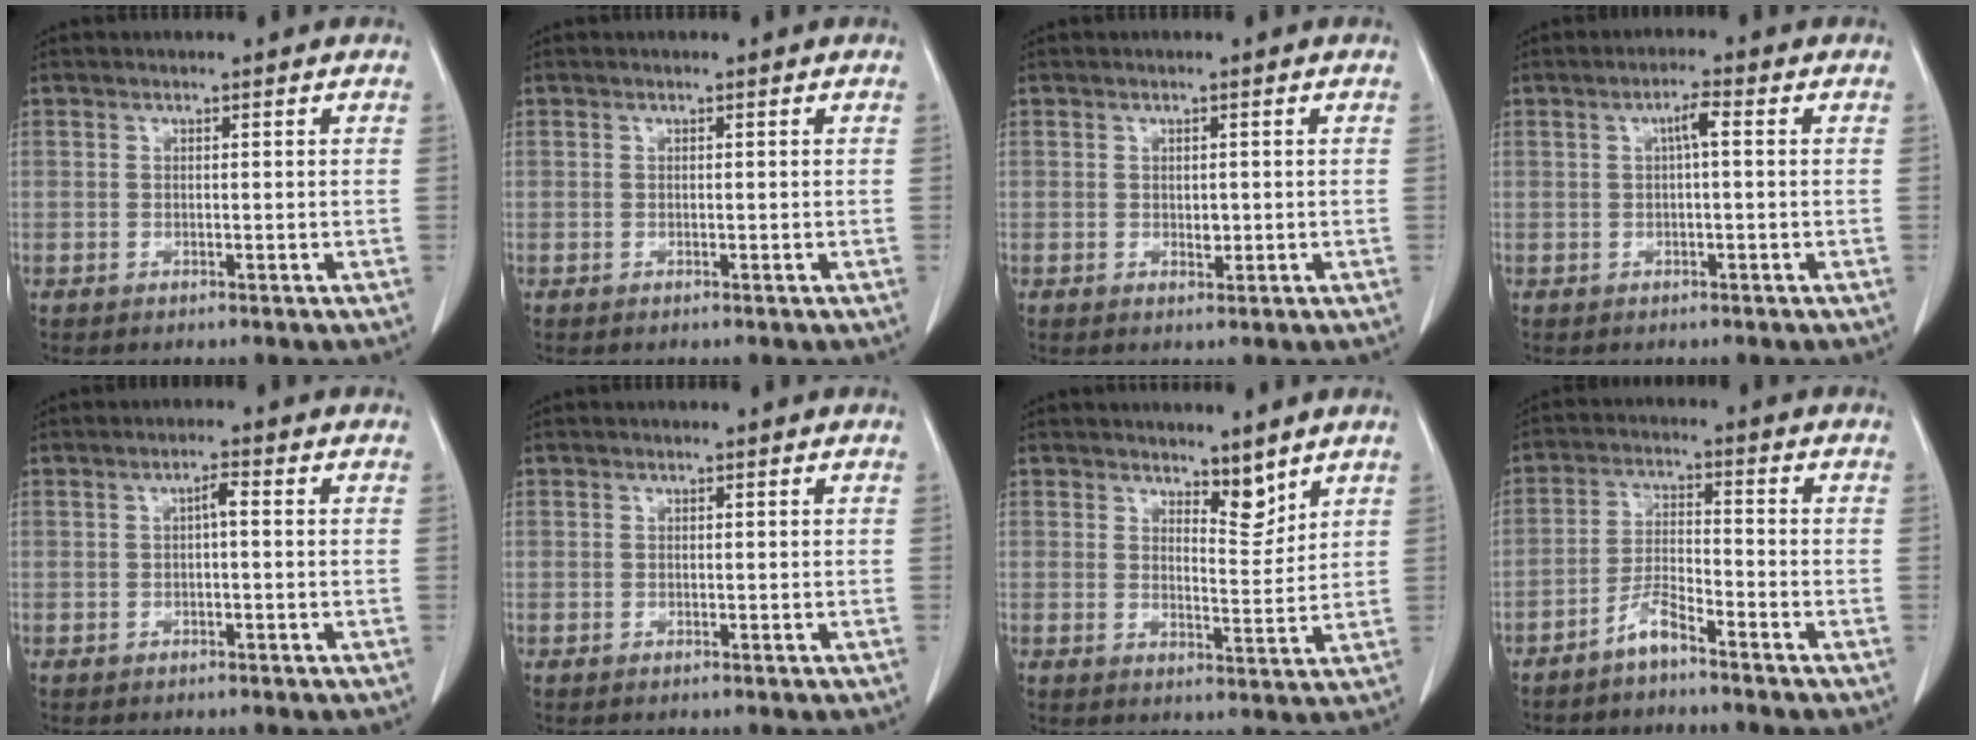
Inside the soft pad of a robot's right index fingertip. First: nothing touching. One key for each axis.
{"total": 0.0}
{"total": 1.5, "fx": 0.1, "fy": 0.9, "fz": 1.2, "tx": -0.018, "ty": -0.003, "tz": 0.004}
{"total": 2.5, "fx": 0.4, "fy": 0.3, "fz": 2.4, "tx": -0.043, "ty": 0.005, "tz": 0.007}
{"total": 1.7, "fx": 0.0, "fy": 0.3, "fz": 1.7, "tx": -0.028, "ty": 0.005, "tz": 0.000}
{"total": 0.0}
{"total": 4.0, "fx": 3.3, "fy": 1.3, "fz": 1.9, "tx": -0.025, "ty": -0.010, "tz": 0.056}
{"total": 4.1, "fx": -3.4, "fy": 0.4, "fz": 2.2, "tx": -0.046, "ty": 0.001, "tz": -0.067}